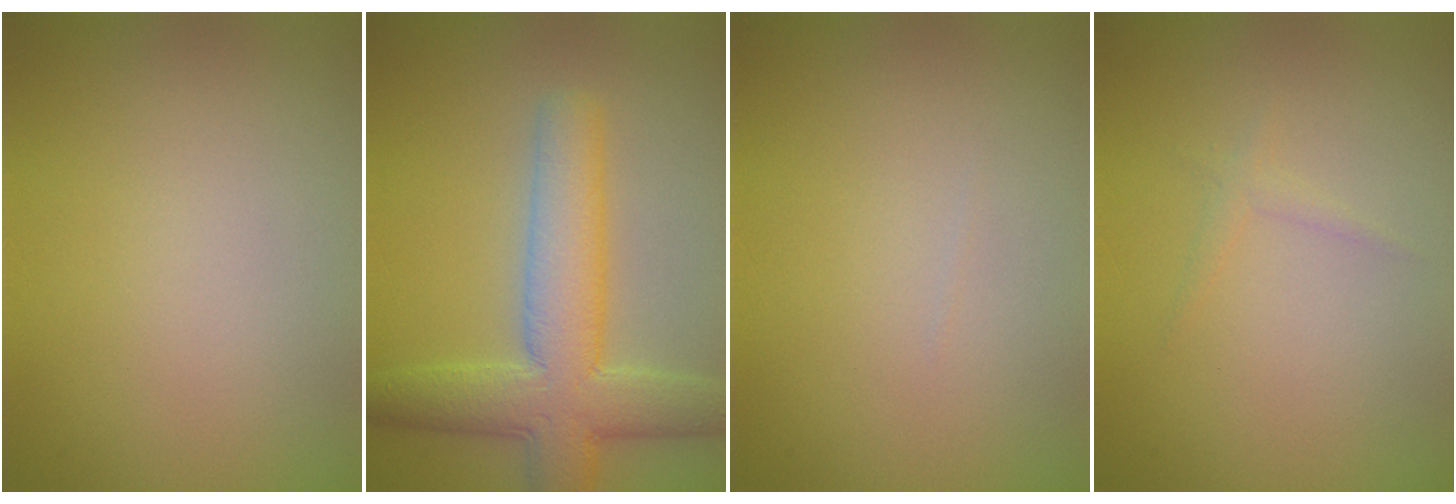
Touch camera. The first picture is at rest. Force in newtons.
{"total": 7.0, "press": 7.0, "slide": 0.3}
{"total": 0.0}
{"total": 0.8, "press": 0.8, "slide": 0.1}